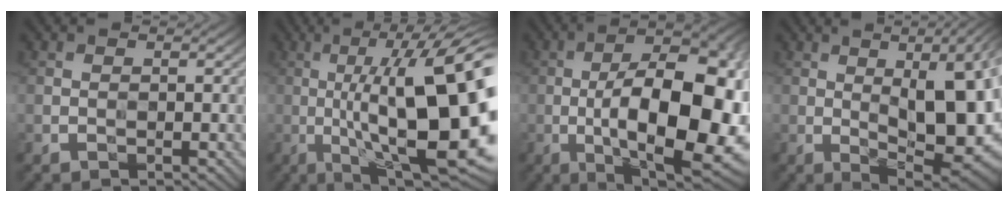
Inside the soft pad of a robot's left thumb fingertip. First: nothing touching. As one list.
[{"total": 20.4, "force": [-1.2, 5.8, 19.5], "torque": [-0.294, 0.017, -0.021]}, {"total": 19.9, "force": [-2.8, 7.8, 18.1], "torque": [-0.271, 0.003, -0.042]}, {"total": 17.3, "force": [1.3, 6.5, 16.0], "torque": [-0.204, 0.020, 0.029]}]